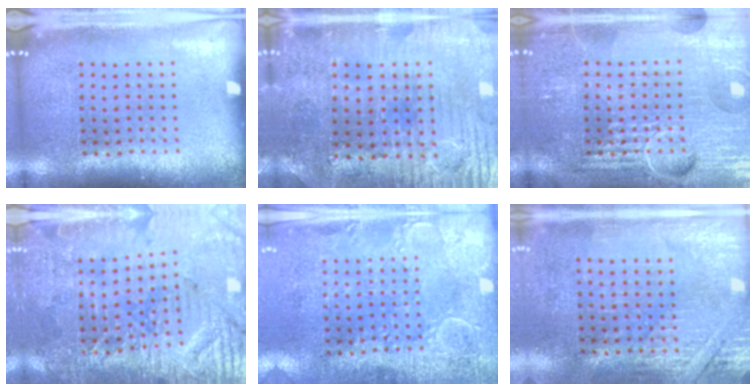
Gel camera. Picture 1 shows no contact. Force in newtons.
{"total": 1.5, "press": 1.3, "slide": 0.6}
{"total": 7.2, "press": 7.2, "slide": 1.0}
{"total": 3.5, "press": 3.3, "slide": 1.0}
{"total": 3.1, "press": 2.3, "slide": 2.0}
{"total": 2.7, "press": 2.5, "slide": 1.1}